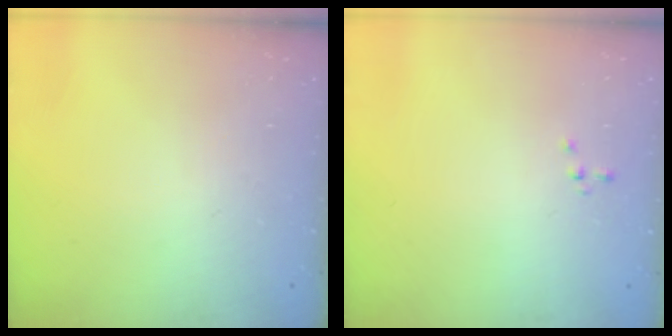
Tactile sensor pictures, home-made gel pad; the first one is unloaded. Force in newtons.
{"total": 0.0}